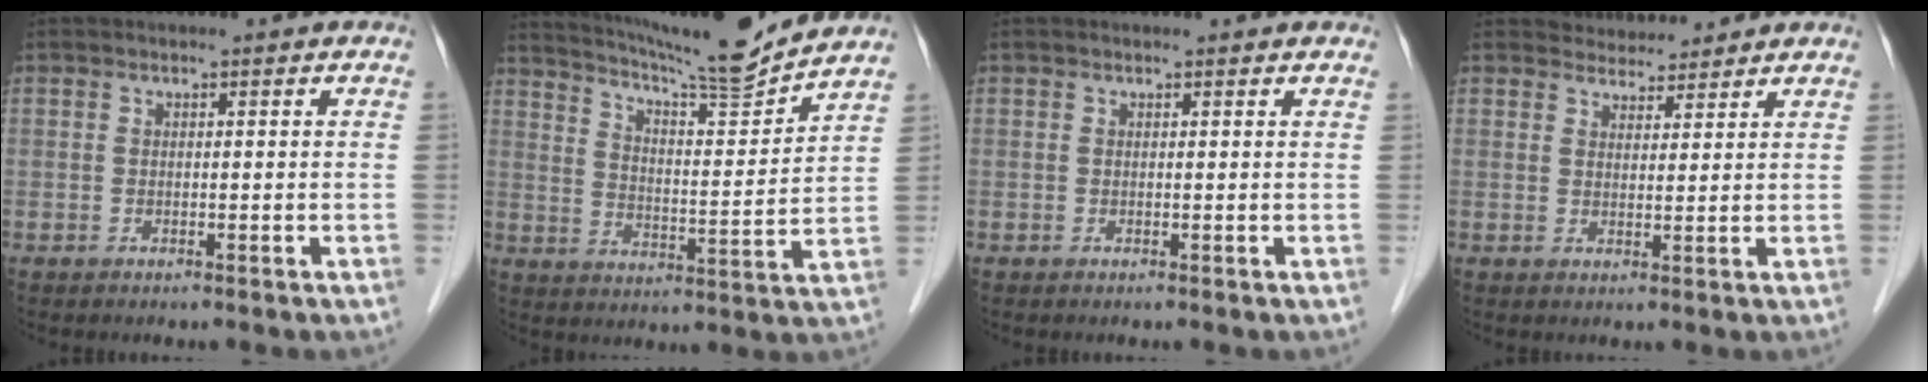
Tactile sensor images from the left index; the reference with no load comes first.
{"total": 14.7, "force": [13.8, -1.0, 4.9], "torque": [-0.093, -0.017, 0.210]}
{"total": 1.4, "force": [1.4, 0.2, 0.2], "torque": [-0.013, 0.008, 0.011]}
{"total": 4.0, "force": [3.8, 1.1, 0.0], "torque": [-0.002, 0.013, 0.058]}